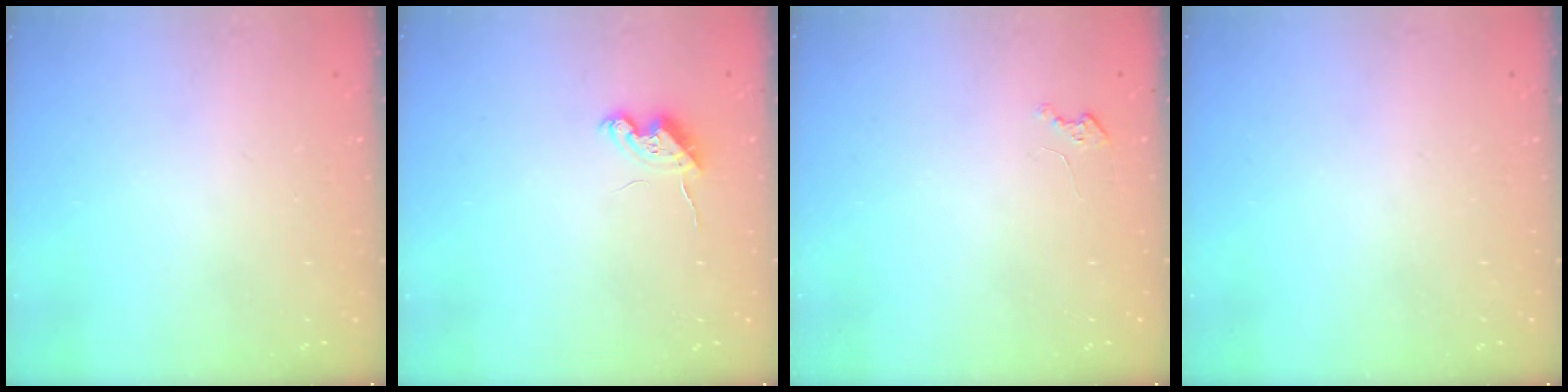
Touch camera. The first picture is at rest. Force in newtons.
{"total": 5.9, "press": 5.9, "slide": 0.9}
{"total": 1.9, "press": 1.9, "slide": 0.3}
{"total": 0.0}